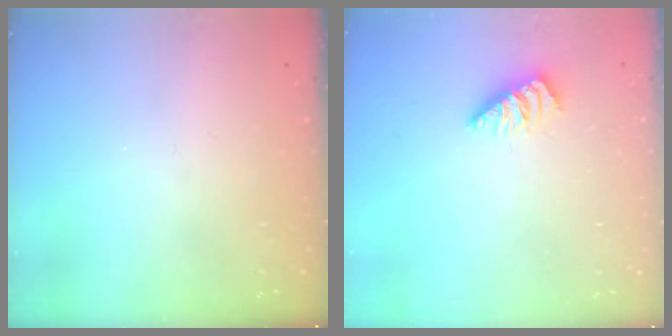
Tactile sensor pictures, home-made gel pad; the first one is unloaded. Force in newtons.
{"total": 0.7, "press": 0.7, "slide": 0.1}